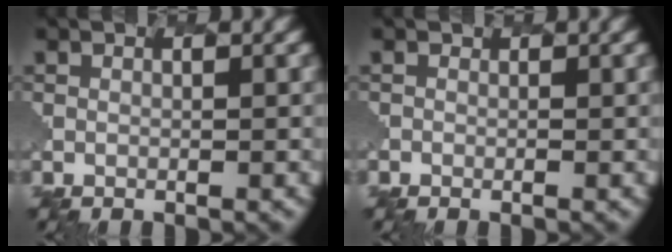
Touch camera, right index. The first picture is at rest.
{"total": 1.3, "force": [-0.9, 0.9, -0.3], "torque": [0.004, -0.002, -0.010]}